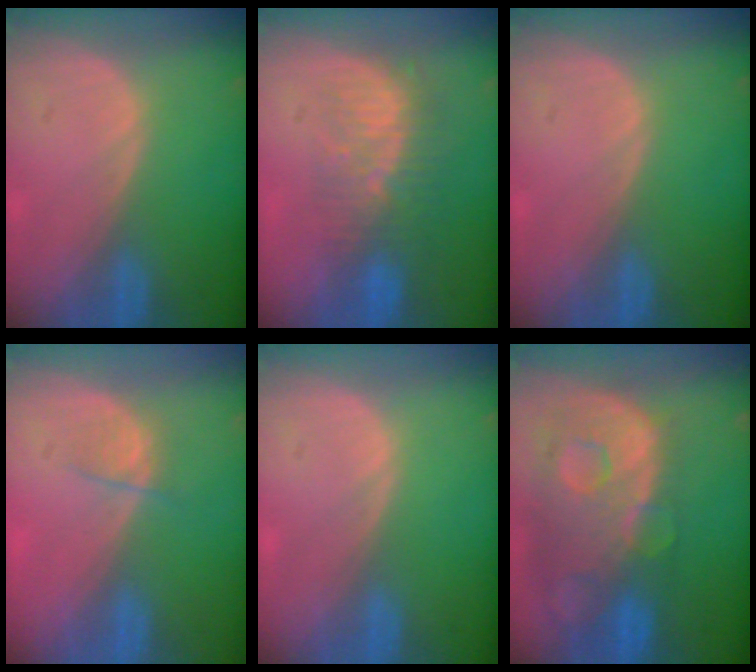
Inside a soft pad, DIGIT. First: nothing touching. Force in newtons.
{"total": 8.5, "press": 7.6, "slide": 3.9}
{"total": 0.0}
{"total": 2.2, "press": 2.0, "slide": 0.9}
{"total": 0.0}
{"total": 13.4, "press": 11.0, "slide": 7.6}